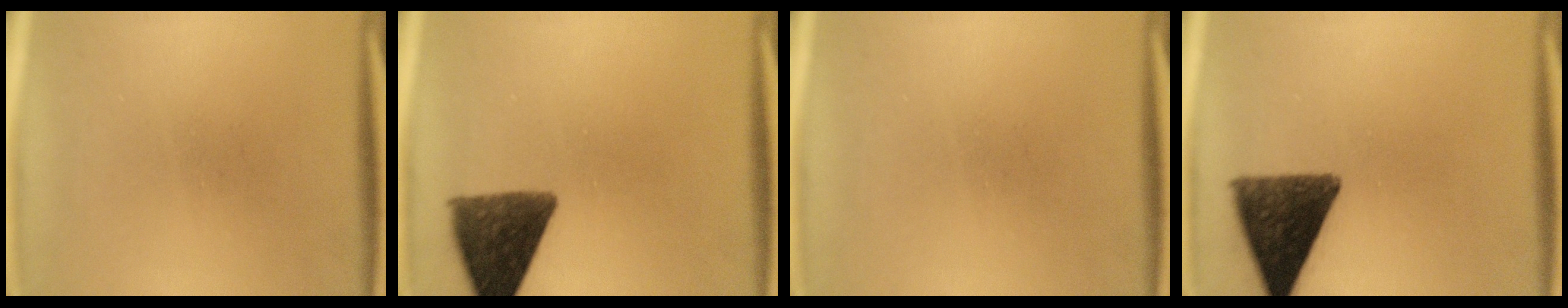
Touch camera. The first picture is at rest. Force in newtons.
{"total": 11.0}
{"total": 0.0}
{"total": 12.0}